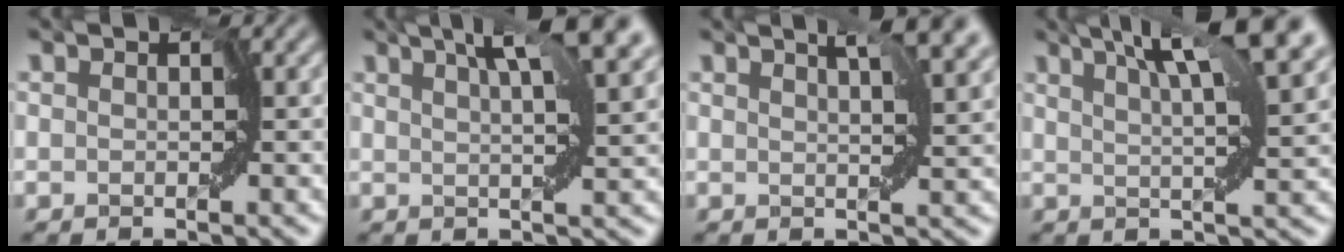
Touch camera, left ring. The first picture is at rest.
{"total": 6.8, "force": [4.2, 0.9, 5.3], "torque": [-0.066, 0.025, 0.063]}
{"total": 4.0, "force": [2.8, 0.4, 2.8], "torque": [-0.041, 0.005, 0.048]}
{"total": 9.7, "force": [6.0, 1.9, 7.4], "torque": [-0.084, 0.038, 0.073]}